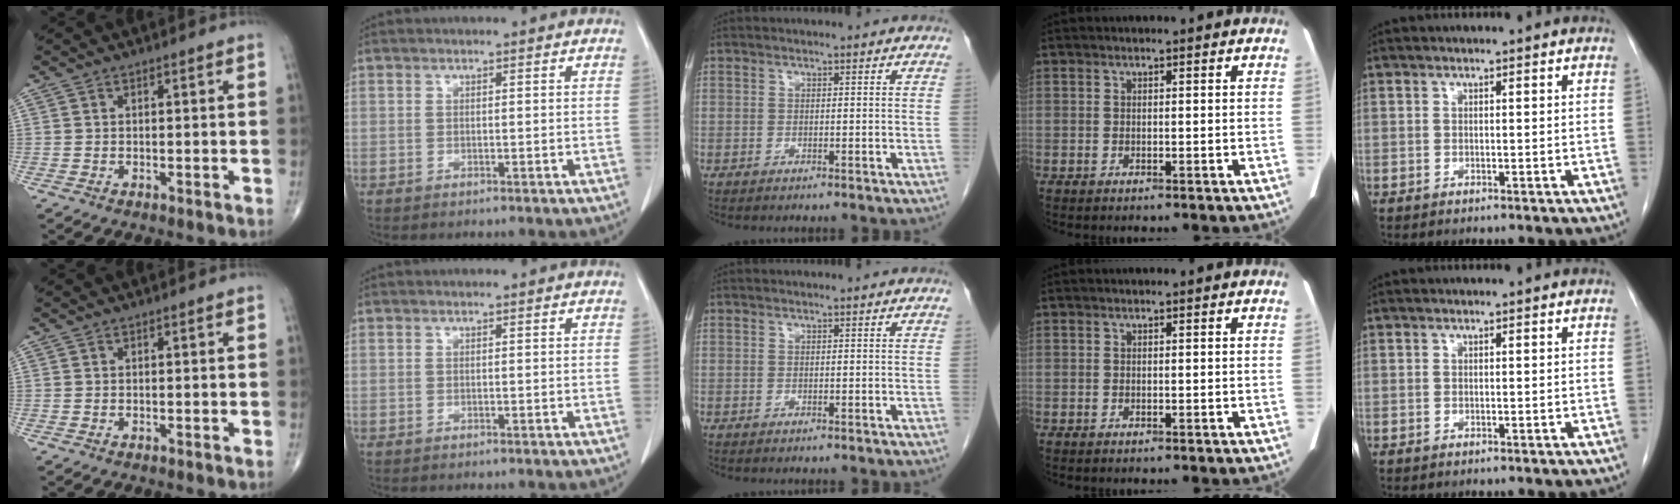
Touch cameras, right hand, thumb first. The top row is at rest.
{}